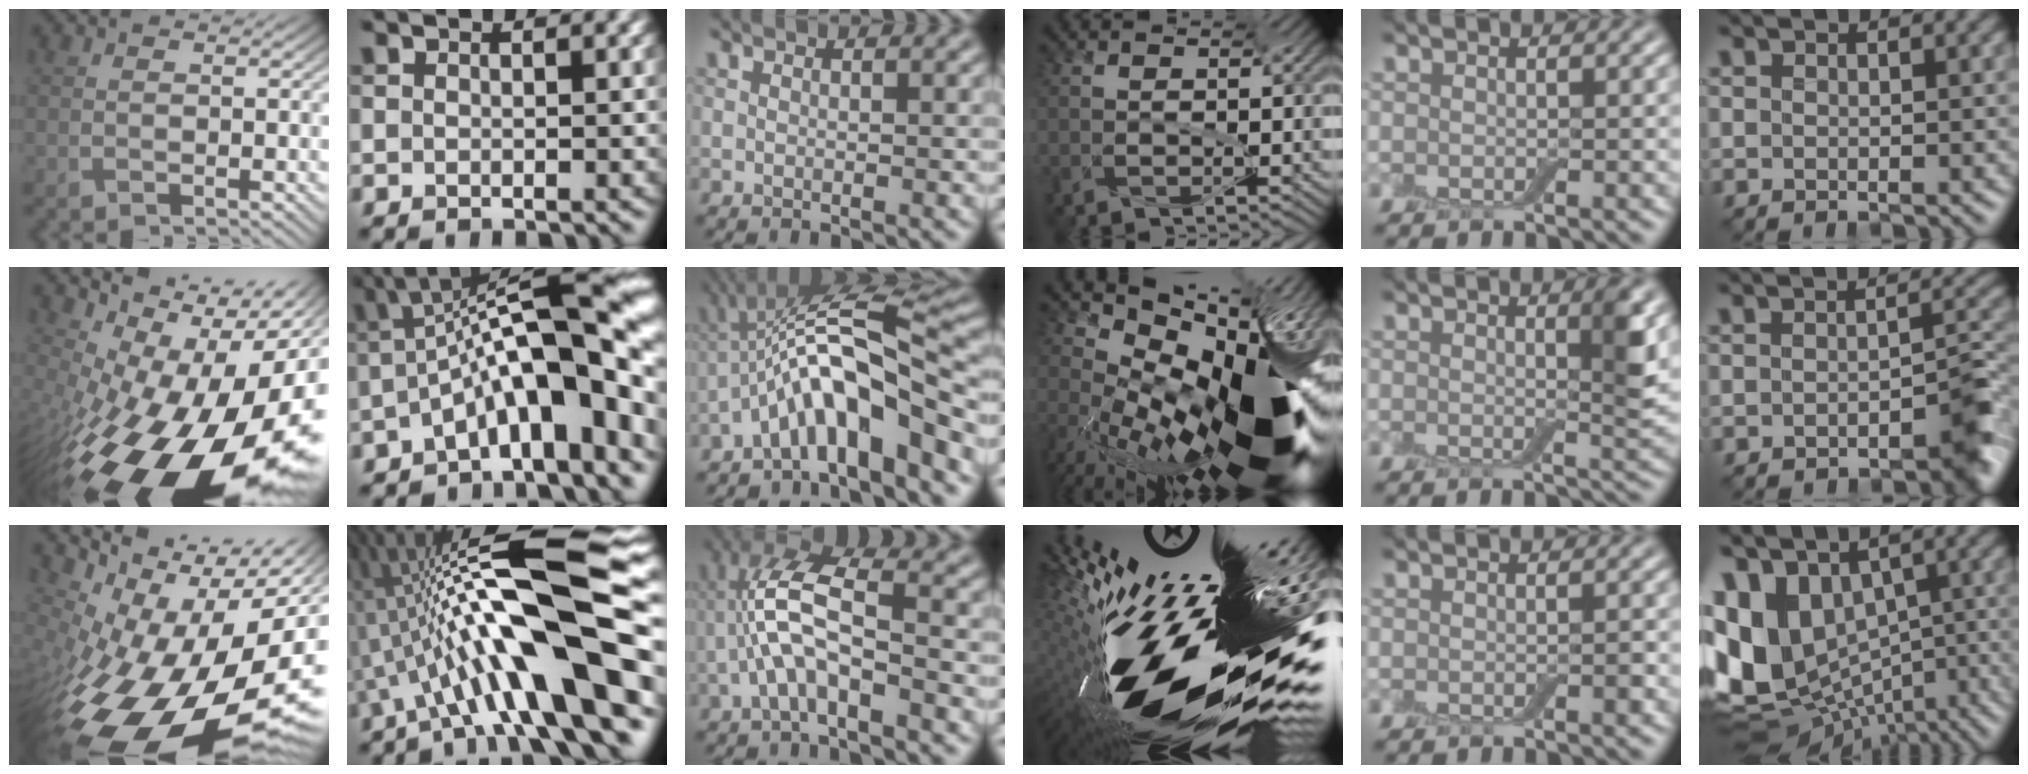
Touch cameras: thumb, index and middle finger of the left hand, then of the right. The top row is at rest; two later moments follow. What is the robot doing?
{"motion": "screw", "object": "jar lid"}